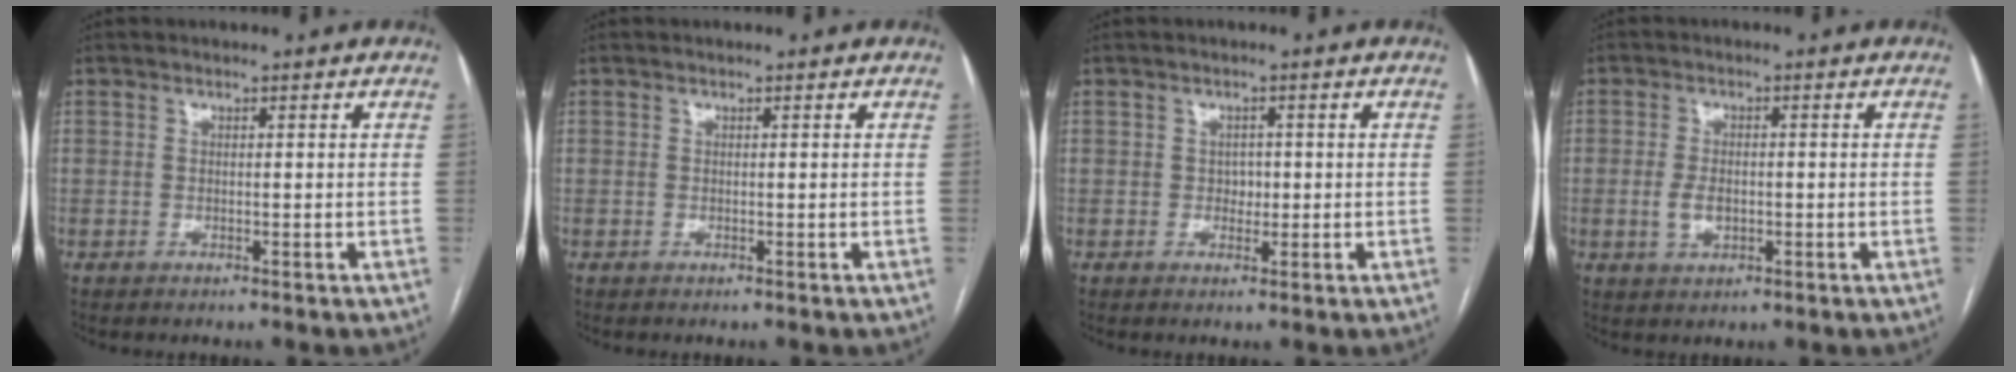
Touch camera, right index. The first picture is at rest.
{"total": 0.0}
{"total": 1.7, "force": [-0.1, 1.4, 1.0], "torque": [-0.013, 0.003, 0.000]}
{"total": 3.2, "force": [-0.6, 1.9, 2.6], "torque": [-0.052, 0.001, -0.008]}